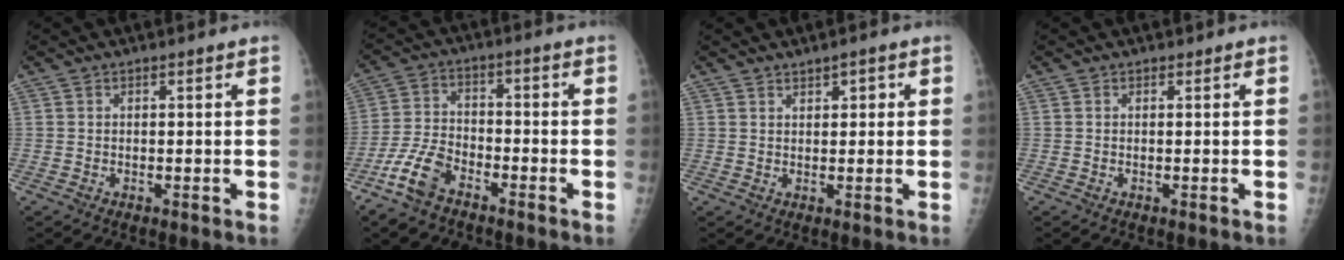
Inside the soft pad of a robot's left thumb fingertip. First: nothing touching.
{"total": 8.6, "force": [-5.7, 4.4, 4.7], "torque": [-0.101, 0.024, -0.116]}
{"total": 2.1, "force": [1.1, 1.5, 0.9], "torque": [0.005, -0.003, 0.014]}
{"total": 0.0}